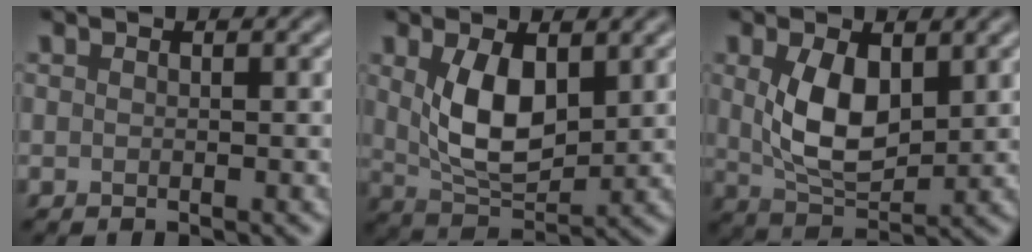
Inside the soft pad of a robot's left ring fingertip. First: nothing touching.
{"total": 6.0, "force": [1.4, 3.3, 4.9], "torque": [-0.102, -0.006, 0.035]}
{"total": 6.0, "force": [1.2, 3.4, 4.8], "torque": [-0.102, -0.005, 0.031]}